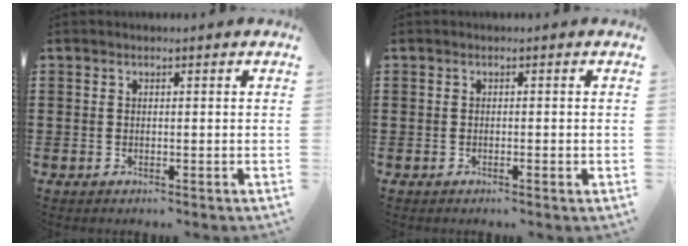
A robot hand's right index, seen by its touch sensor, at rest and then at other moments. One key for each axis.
{"total": 0.6, "fx": -0.3, "fy": 0.0, "fz": 0.5, "tx": -0.009, "ty": -0.003, "tz": -0.006}